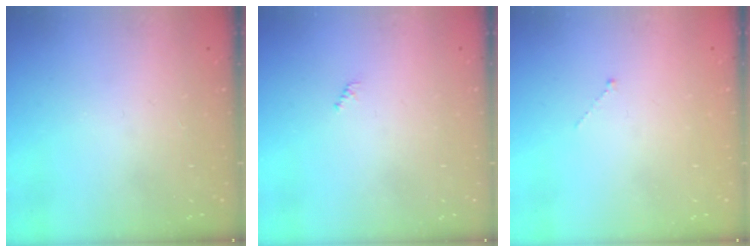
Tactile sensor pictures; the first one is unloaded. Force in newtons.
{"total": 0.7, "press": 0.7, "slide": 0.3}
{"total": 0.0}